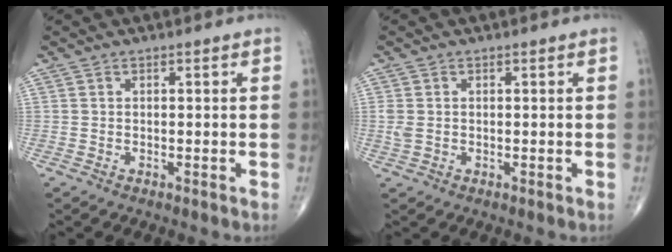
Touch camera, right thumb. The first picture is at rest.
{"total": 2.1, "force": [0.0, 1.5, 1.4], "torque": [-0.043, 0.005, 0.001]}